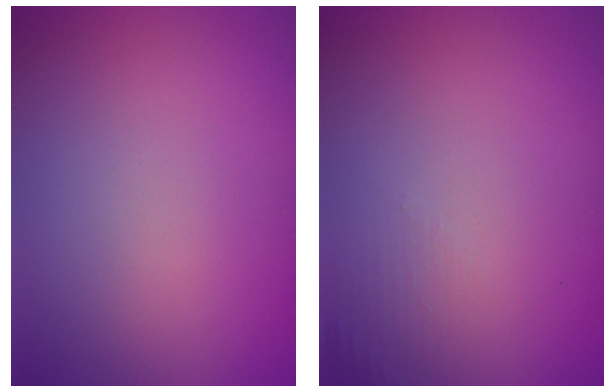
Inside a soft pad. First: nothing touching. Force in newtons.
{"total": 1.1, "press": 1.1, "slide": 0.3}